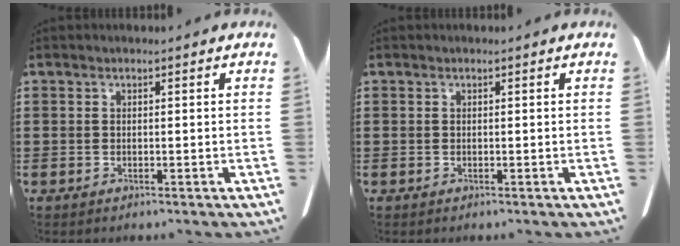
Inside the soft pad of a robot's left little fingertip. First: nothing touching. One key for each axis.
{"total": 0.0}